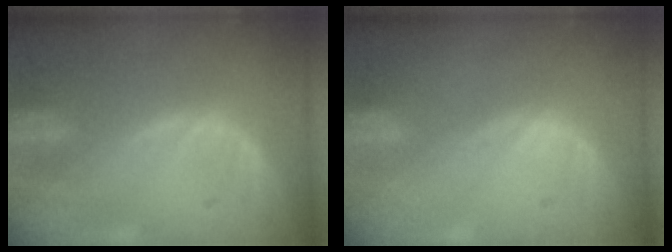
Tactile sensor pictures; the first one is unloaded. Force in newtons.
{"total": 0.0}